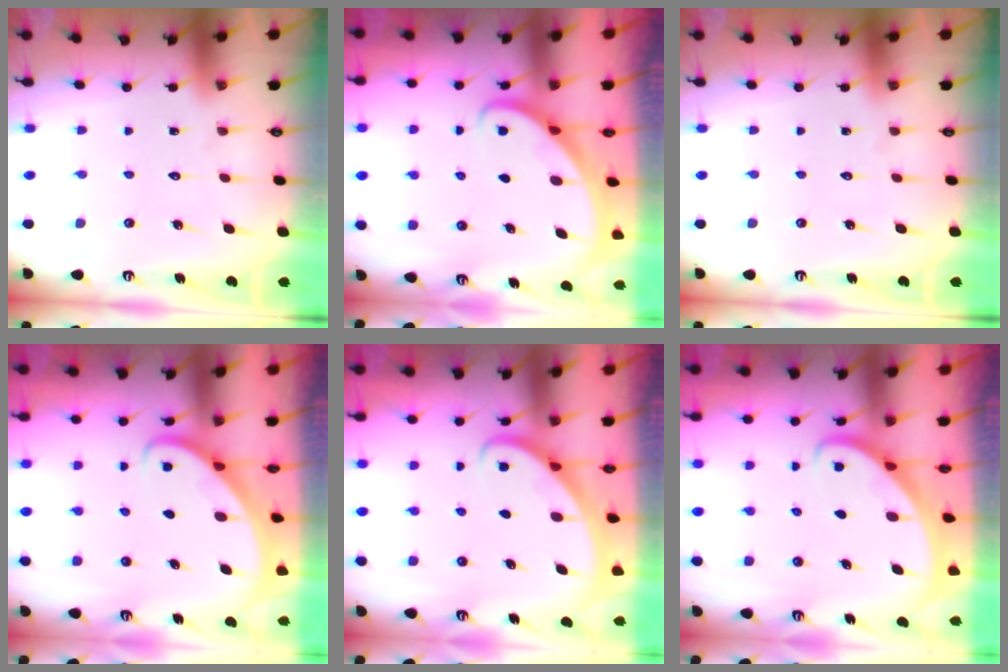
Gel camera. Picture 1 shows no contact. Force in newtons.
{"total": 2.6, "press": 2.6, "slide": 0.2}
{"total": 0.0}
{"total": 2.7, "press": 2.7, "slide": 0.2}
{"total": 2.9, "press": 2.9, "slide": 0.2}
{"total": 2.7, "press": 2.7, "slide": 0.2}